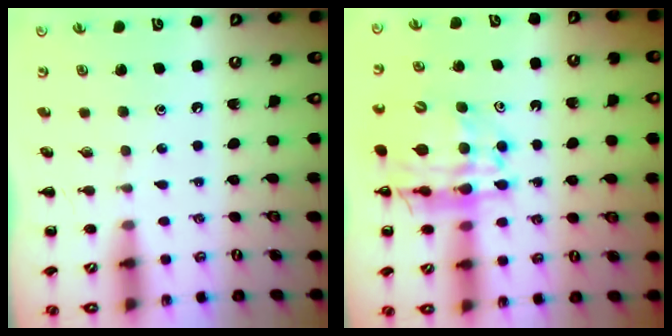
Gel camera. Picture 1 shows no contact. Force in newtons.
{"total": 16.5, "press": 15.9, "slide": 4.4}